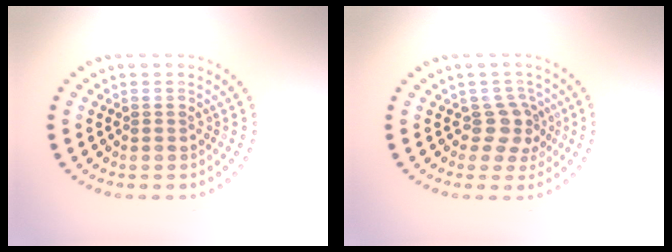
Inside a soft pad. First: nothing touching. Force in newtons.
{"total": 2.6, "press": 2.0, "slide": 1.6}